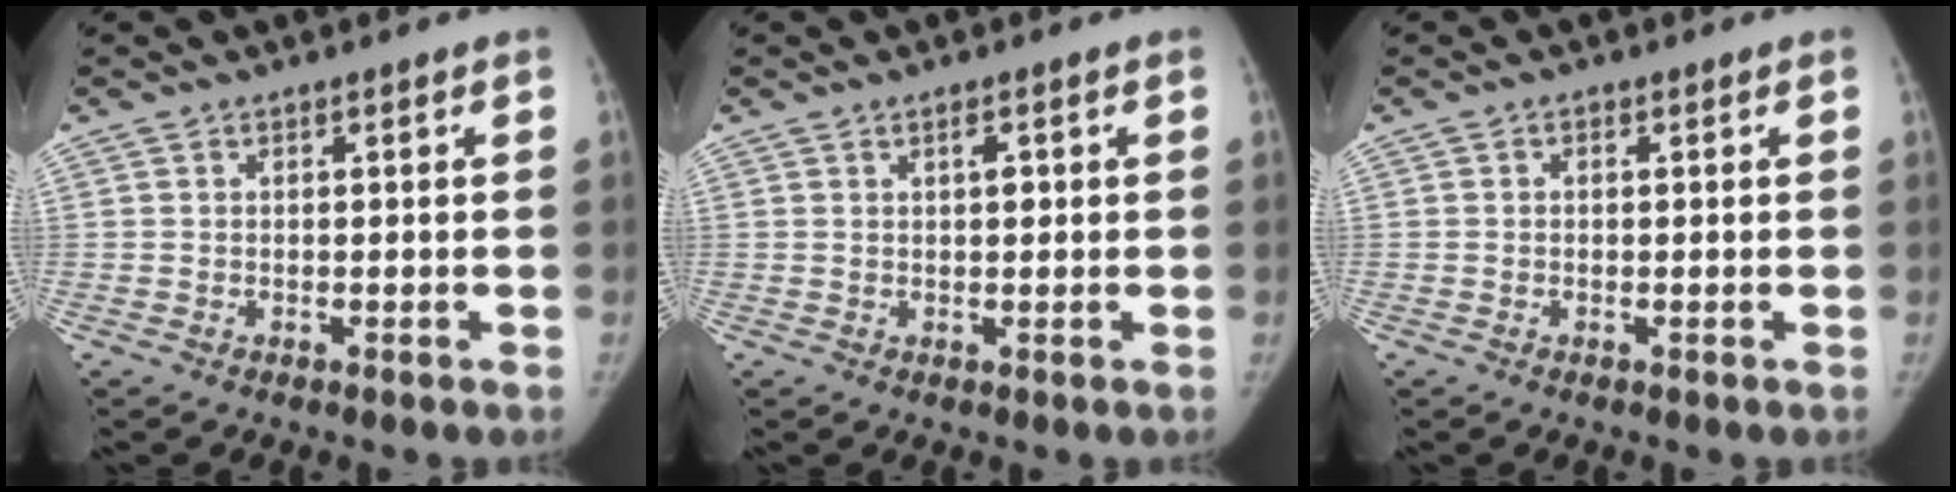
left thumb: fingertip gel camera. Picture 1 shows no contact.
{"total": 1.9, "force": [0.6, 0.9, 1.6], "torque": [-0.021, 0.001, 0.008]}
{"total": 0.6, "force": [0.0, 0.4, 0.3], "torque": [-0.004, 0.000, -0.004]}